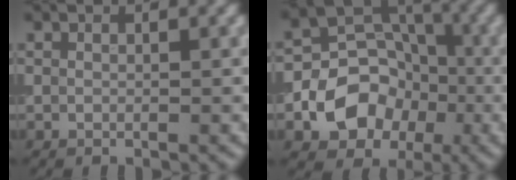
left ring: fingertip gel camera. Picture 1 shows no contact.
{"total": 7.7, "force": [-2.4, 6.2, 4.0], "torque": [-0.045, 0.003, -0.052]}